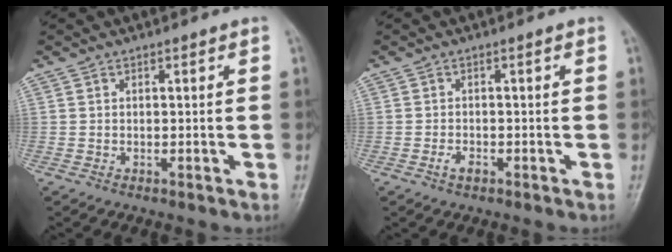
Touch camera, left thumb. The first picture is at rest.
{"total": 1.8, "force": [-0.9, 0.9, 1.2], "torque": [-0.021, 0.006, -0.016]}